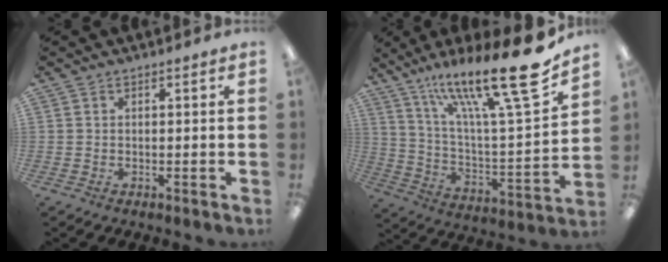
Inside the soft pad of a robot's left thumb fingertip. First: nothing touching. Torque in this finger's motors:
{"motor_torque": [0.38, 0.19, 1.69, -1.08, 0.11]}